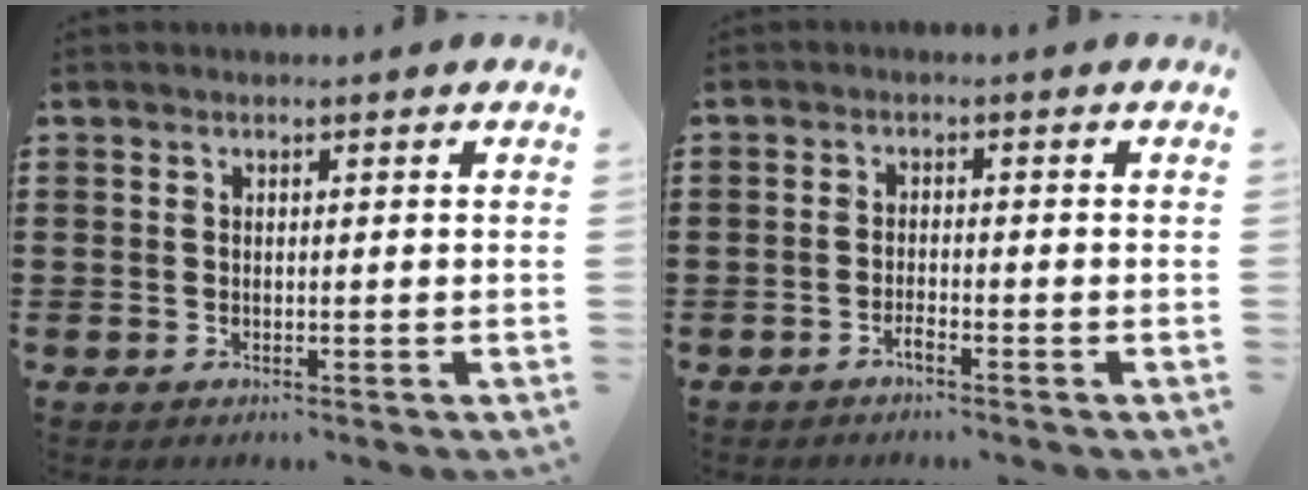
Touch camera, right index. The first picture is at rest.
{"total": 1.6, "force": [-1.2, 0.2, 1.0], "torque": [-0.020, -0.003, -0.021]}